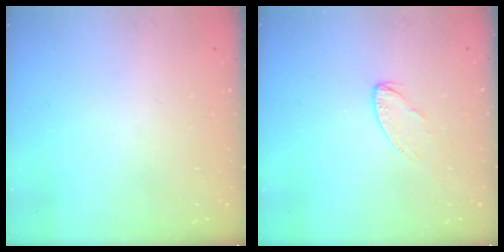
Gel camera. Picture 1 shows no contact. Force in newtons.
{"total": 4.3, "press": 4.2, "slide": 0.4}